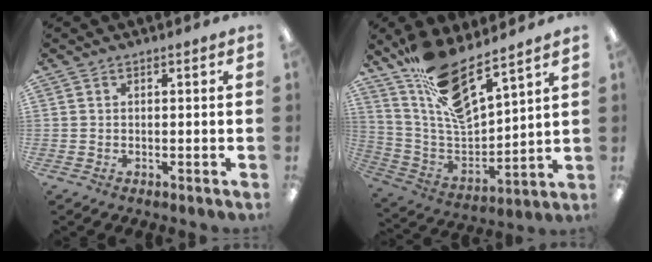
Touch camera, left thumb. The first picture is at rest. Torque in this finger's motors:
{"motor_torque": [2.01, 0.48, 1.45, -1.33, 0.11]}